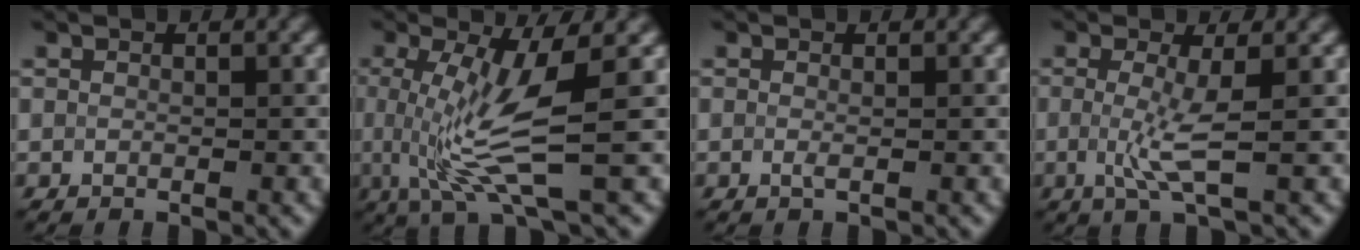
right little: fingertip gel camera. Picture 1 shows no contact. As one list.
[{"total": 6.5, "force": [-0.1, 1.3, 6.4], "torque": [-0.120, -0.004, 0.001]}, {"total": 0.7, "force": [-0.1, 0.2, 0.7], "torque": [-0.012, -0.002, -0.005]}, {"total": 3.0, "force": [-0.5, 0.4, 2.9], "torque": [-0.059, -0.005, -0.008]}]